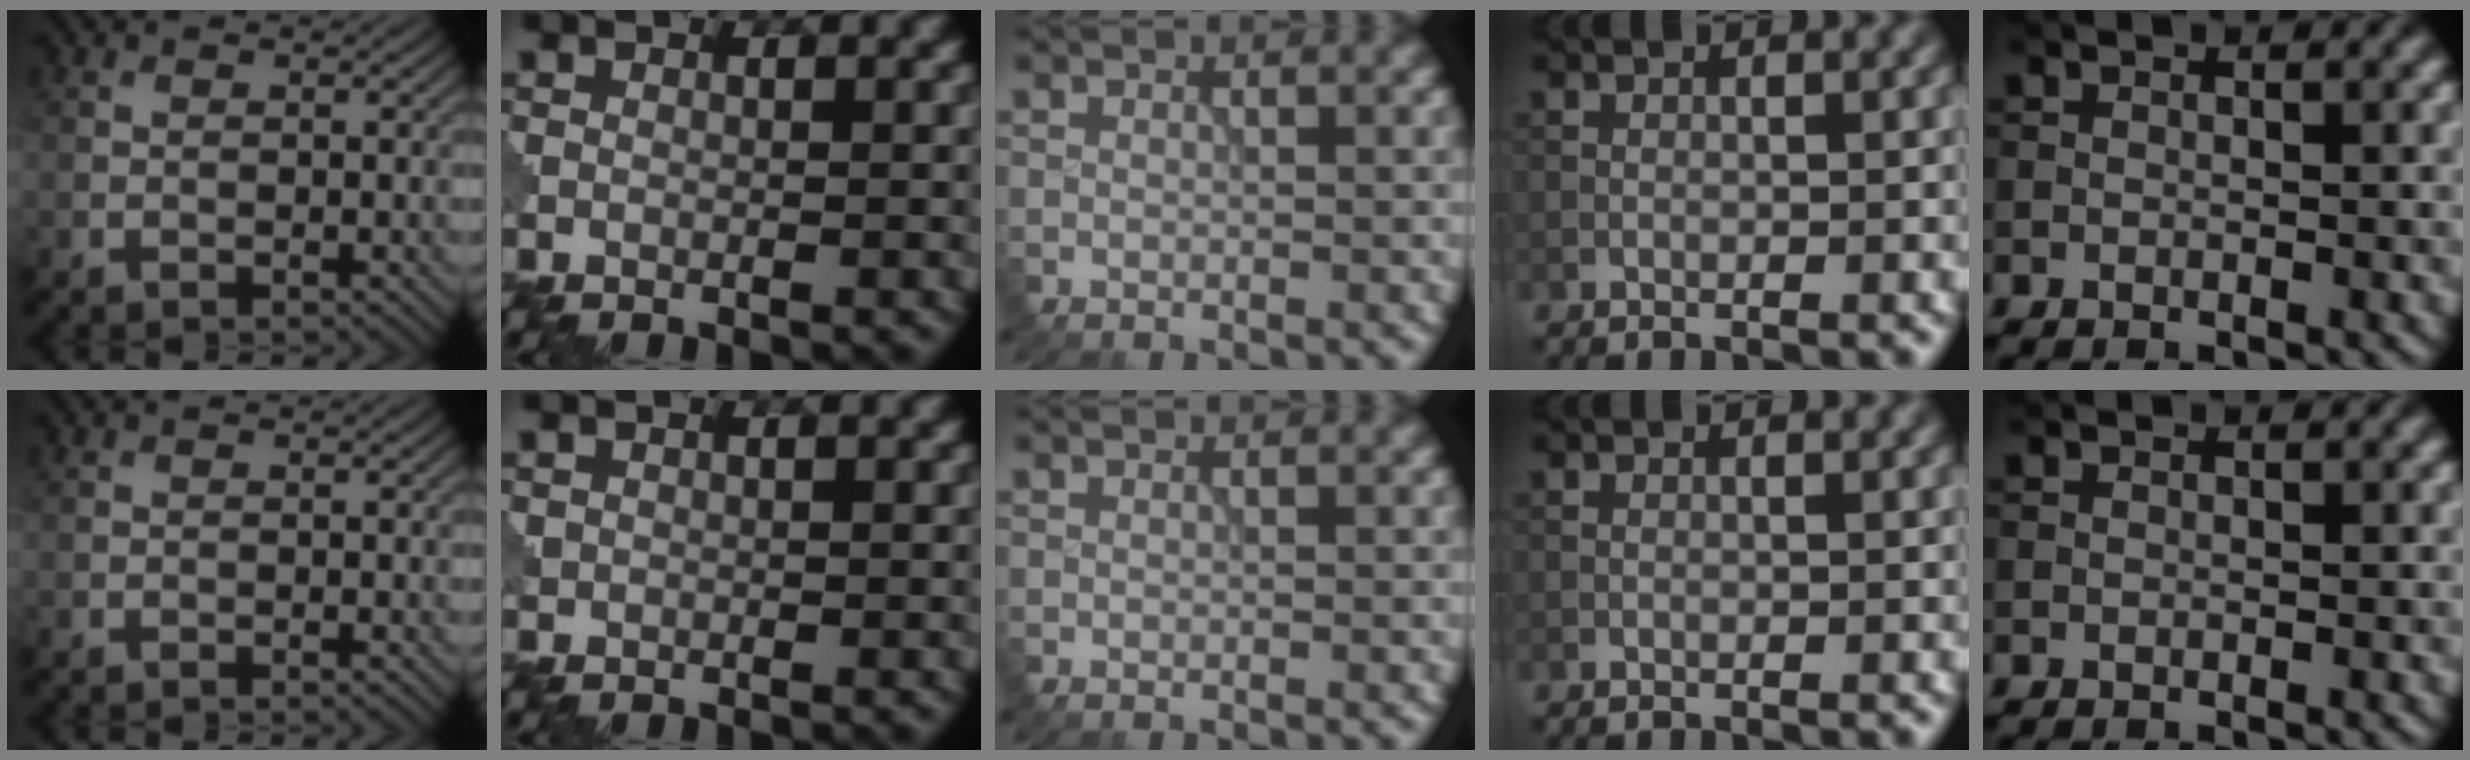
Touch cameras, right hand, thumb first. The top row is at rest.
{"index": {"total": 0.5, "force": [0.1, 0.5, 0.0], "torque": [0.005, -0.001, 0.003]}}